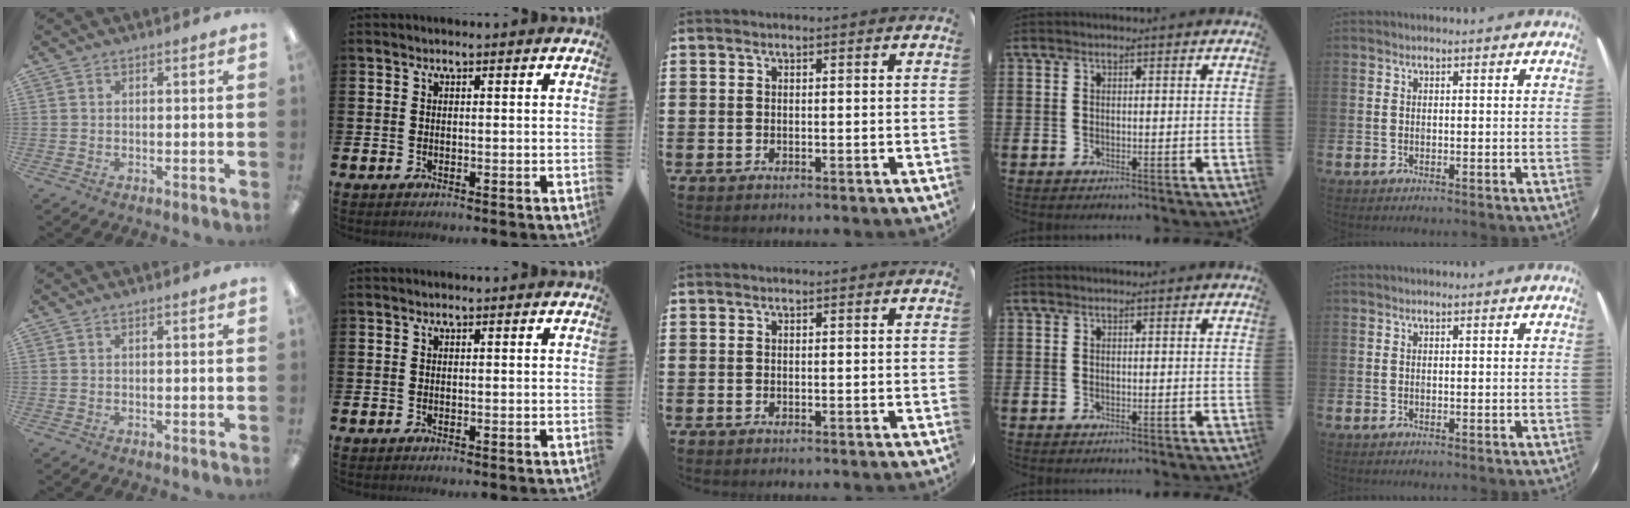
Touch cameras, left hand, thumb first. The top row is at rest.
{}